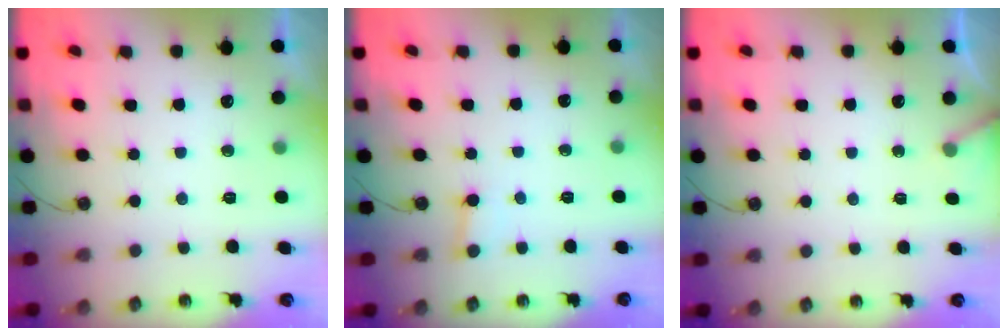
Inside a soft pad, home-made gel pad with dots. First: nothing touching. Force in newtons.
{"total": 2.2, "press": 2.2, "slide": 0.2}
{"total": 4.1, "press": 4.1, "slide": 0.4}